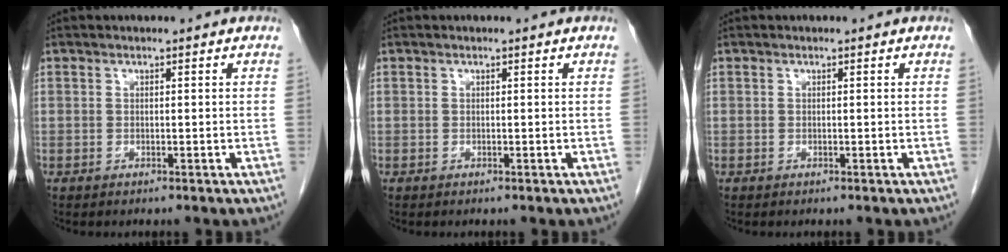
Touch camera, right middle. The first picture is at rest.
{"total": 0.0}
{"total": 0.0}